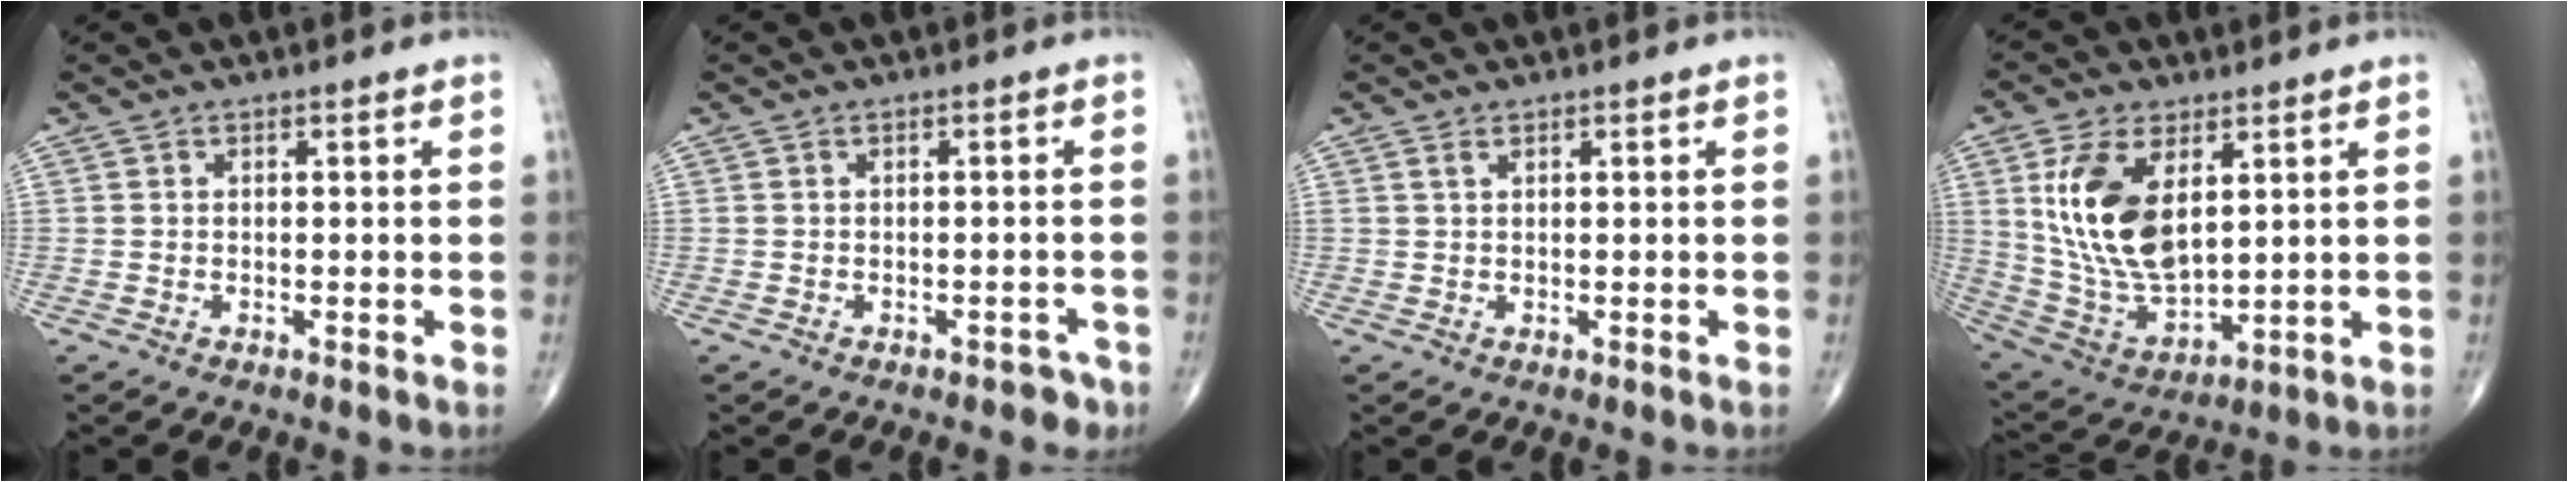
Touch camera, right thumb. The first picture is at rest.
{"total": 2.4, "force": [-1.8, 1.5, 0.8], "torque": [0.001, 0.014, -0.020]}
{"total": 0.9, "force": [0.6, 0.4, 0.6], "torque": [-0.014, 0.004, 0.013]}
{"total": 16.3, "force": [4.7, 8.6, 13.1], "torque": [-0.244, -0.023, 0.105]}